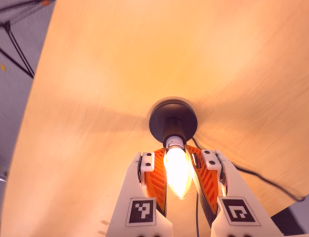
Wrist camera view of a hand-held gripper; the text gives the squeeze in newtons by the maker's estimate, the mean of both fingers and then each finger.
{"total": 21.3, "left": 22.8, "right": 19.7}